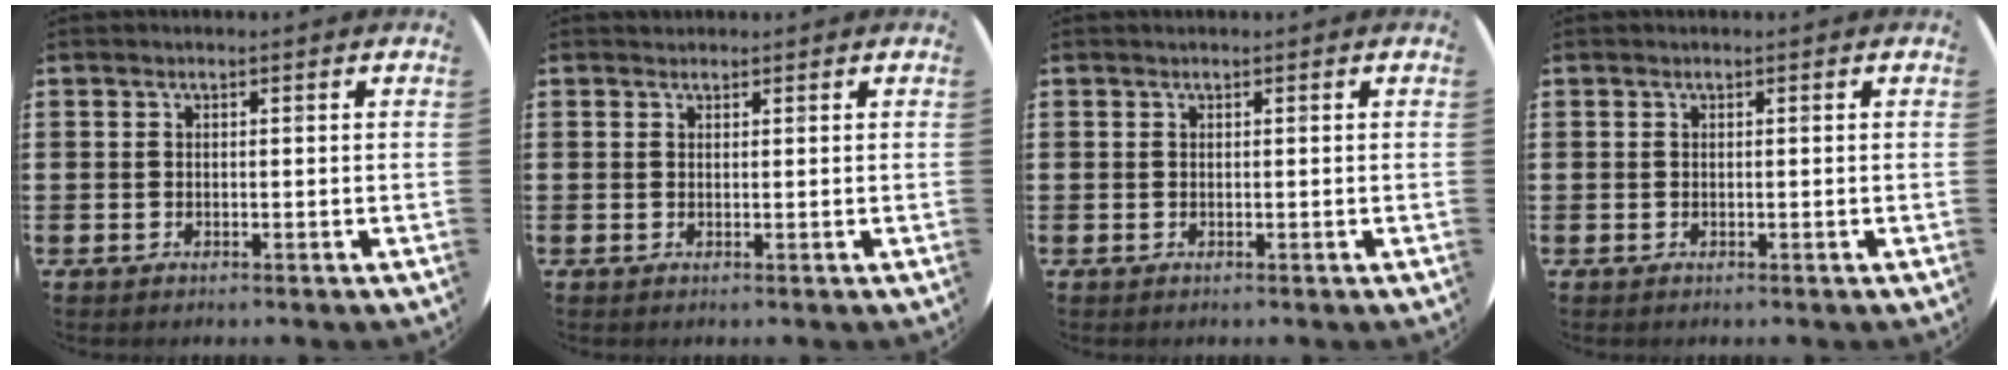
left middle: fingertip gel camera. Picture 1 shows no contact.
{"total": 0.6, "force": [0.5, 0.2, -0.1], "torque": [0.004, 0.005, 0.010]}
{"total": 0.0}
{"total": 0.0}